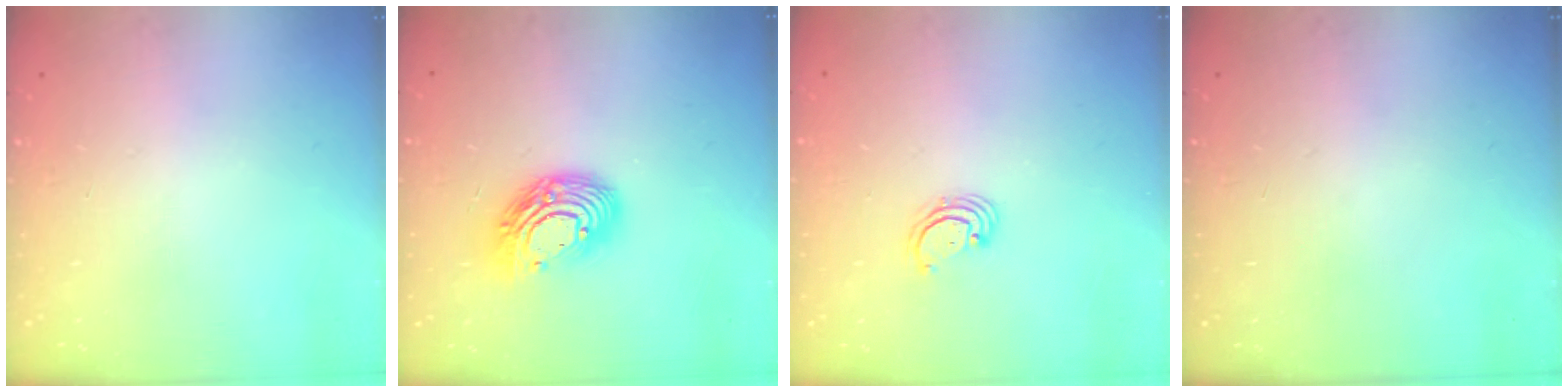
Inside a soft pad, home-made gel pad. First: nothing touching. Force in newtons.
{"total": 13.4, "press": 13.4, "slide": 1.0}
{"total": 2.6, "press": 2.6, "slide": 0.3}
{"total": 0.0}